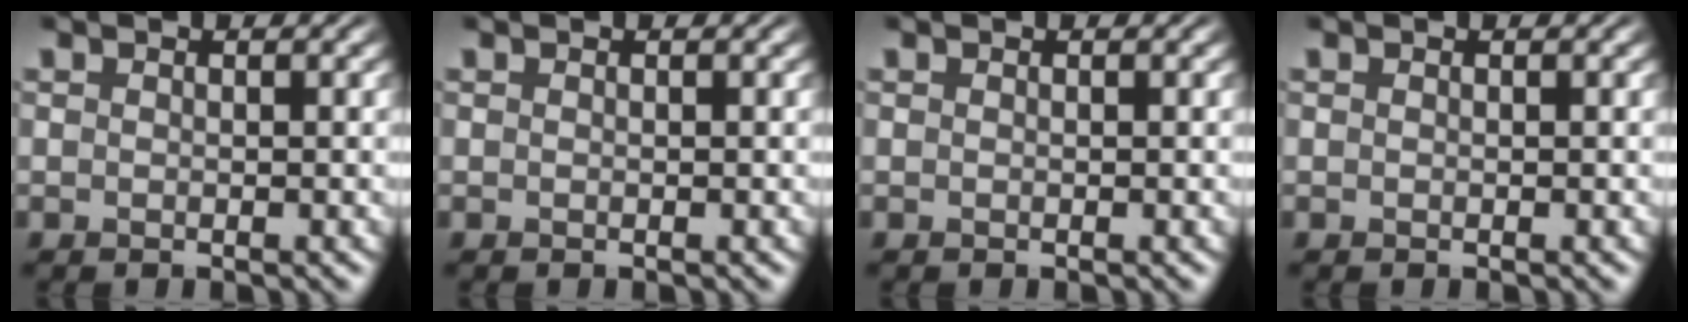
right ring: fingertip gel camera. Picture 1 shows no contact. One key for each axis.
{"total": 0.0}
{"total": 0.0}
{"total": 0.0}